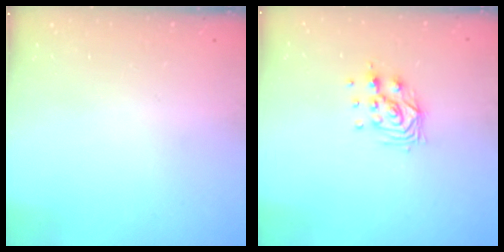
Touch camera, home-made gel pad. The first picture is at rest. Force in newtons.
{"total": 9.5, "press": 9.5, "slide": 0.7}